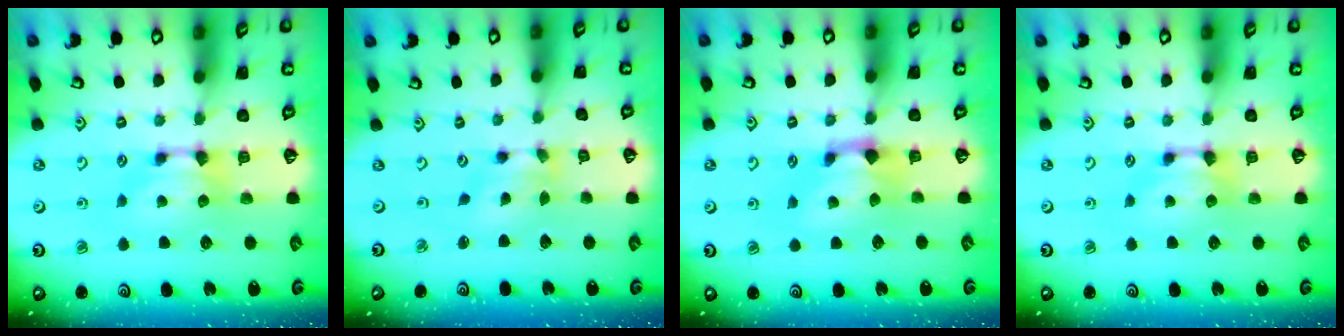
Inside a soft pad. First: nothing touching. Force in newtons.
{"total": 2.0, "press": 1.2, "slide": 1.5}
{"total": 1.4, "press": 0.4, "slide": 1.3}
{"total": 0.0}